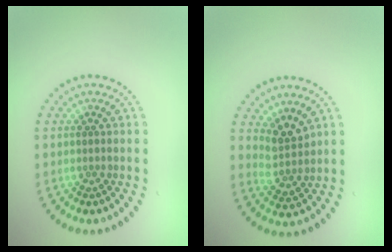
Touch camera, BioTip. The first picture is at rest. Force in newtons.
{"total": 2.7, "press": 2.0, "slide": 1.8}